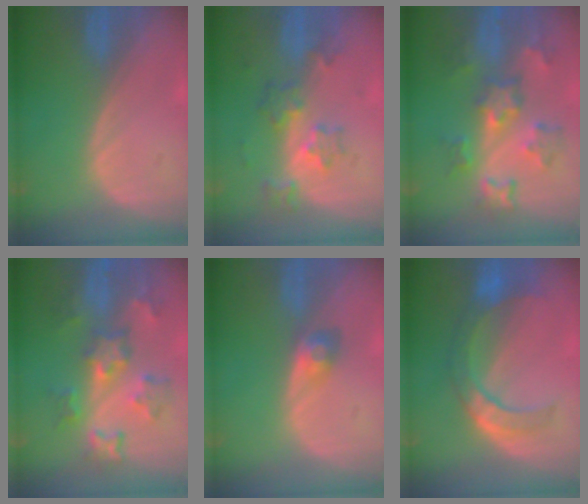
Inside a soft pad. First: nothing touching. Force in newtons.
{"total": 6.1, "press": 5.6, "slide": 2.5}
{"total": 8.7, "press": 7.8, "slide": 3.9}
{"total": 8.7, "press": 7.8, "slide": 3.9}
{"total": 3.0, "press": 2.6, "slide": 1.4}
{"total": 7.6, "press": 7.3, "slide": 1.9}